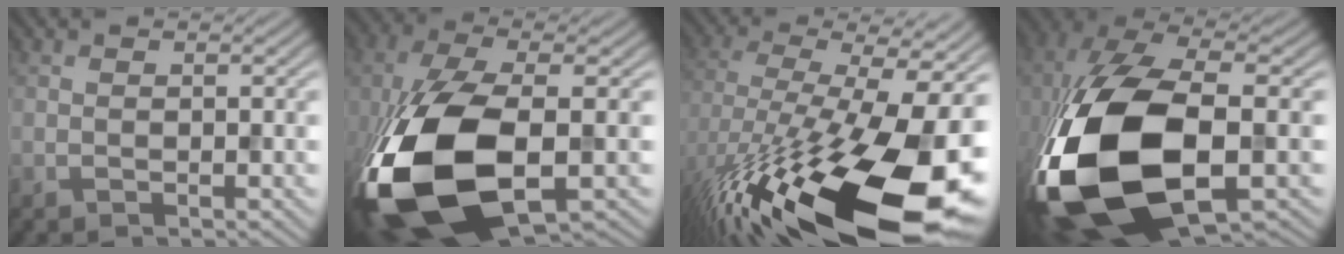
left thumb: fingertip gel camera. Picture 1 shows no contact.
{"total": 17.1, "force": [-4.8, 8.7, 13.9], "torque": [-0.345, -0.047, -0.073]}
{"total": 20.0, "force": [-8.3, 8.4, 16.2], "torque": [-0.297, -0.045, -0.120]}
{"total": 19.3, "force": [-4.9, 10.0, 15.8], "torque": [-0.380, -0.068, -0.053]}